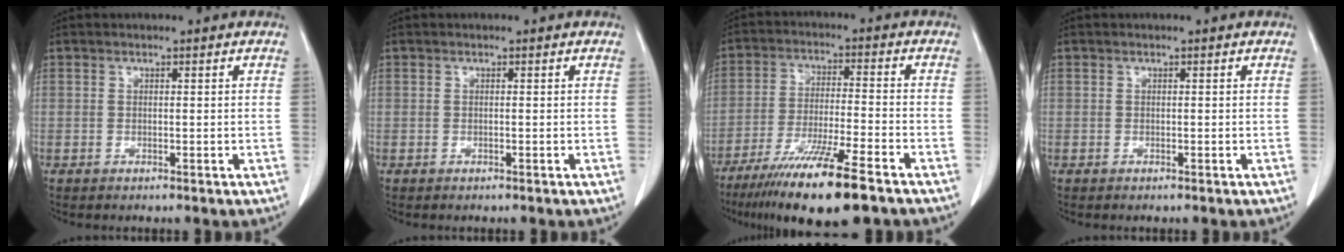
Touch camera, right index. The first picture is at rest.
{"total": 0.0}
{"total": 14.5, "force": [-10.0, 0.4, 10.5], "torque": [-0.188, -0.042, -0.171]}
{"total": 0.0}